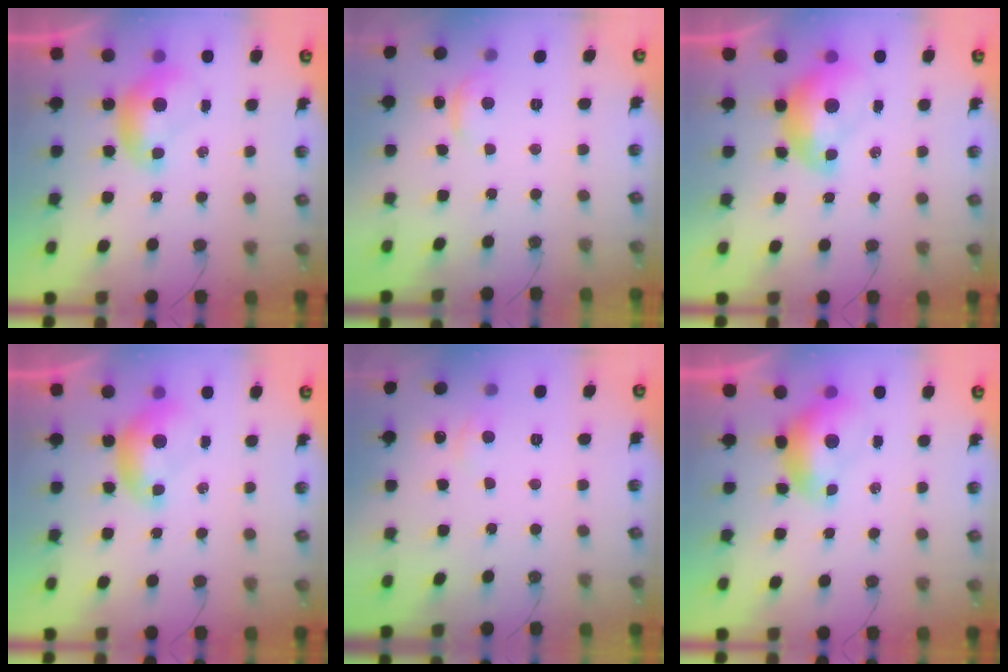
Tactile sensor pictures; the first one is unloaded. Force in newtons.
{"total": 1.4, "press": 1.0, "slide": 1.0}
{"total": 2.2, "press": 2.1, "slide": 0.7}
{"total": 0.0}
{"total": 1.4, "press": 1.2, "slide": 0.6}
{"total": 0.5, "press": 0.1, "slide": 0.5}